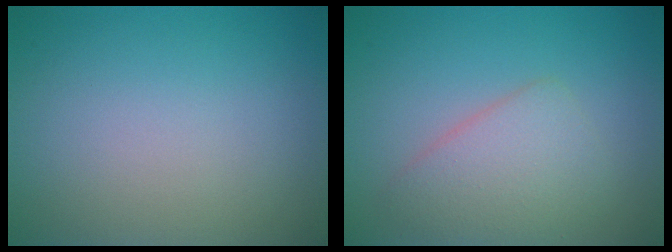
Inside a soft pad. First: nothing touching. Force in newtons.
{"total": 3.4, "press": 3.4, "slide": 0.0}